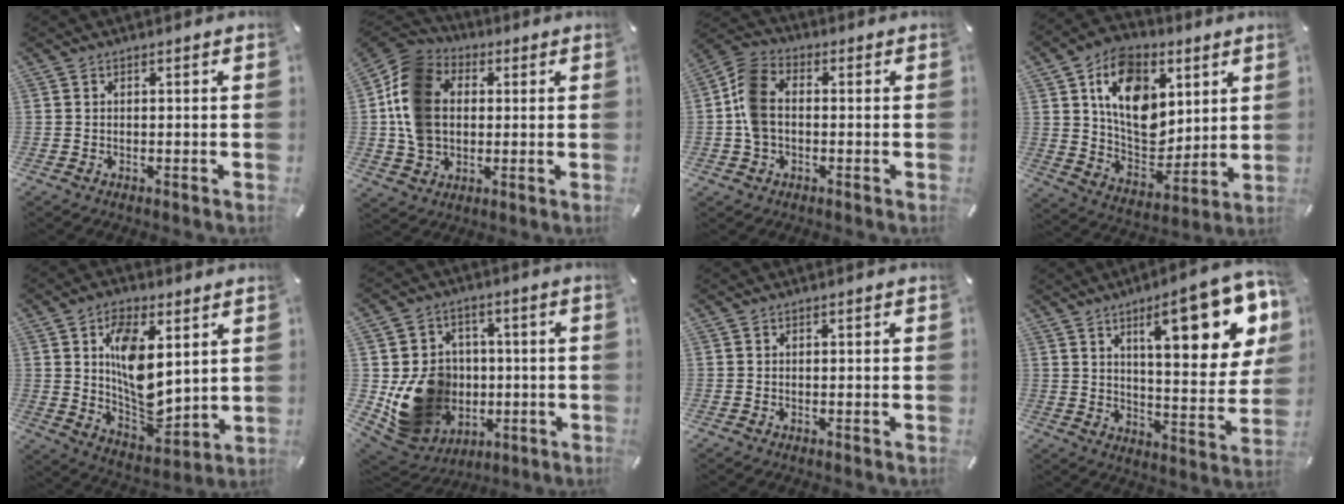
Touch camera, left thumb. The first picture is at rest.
{"total": 14.0, "force": [0.8, 11.8, 7.6], "torque": [-0.170, 0.017, 0.017]}
{"total": 8.8, "force": [-0.6, 6.4, 6.0], "torque": [-0.132, 0.018, -0.008]}
{"total": 16.0, "force": [6.0, 11.9, 8.9], "torque": [-0.140, -0.021, 0.118]}
{"total": 13.1, "force": [4.1, 7.7, 9.7], "torque": [-0.162, -0.020, 0.073]}
{"total": 15.6, "force": [-1.8, 14.1, 6.4], "torque": [-0.107, 0.012, -0.010]}
{"total": 0.0}
{"total": 21.0, "force": [10.1, 7.2, 16.9], "torque": [-0.236, -0.054, 0.151]}